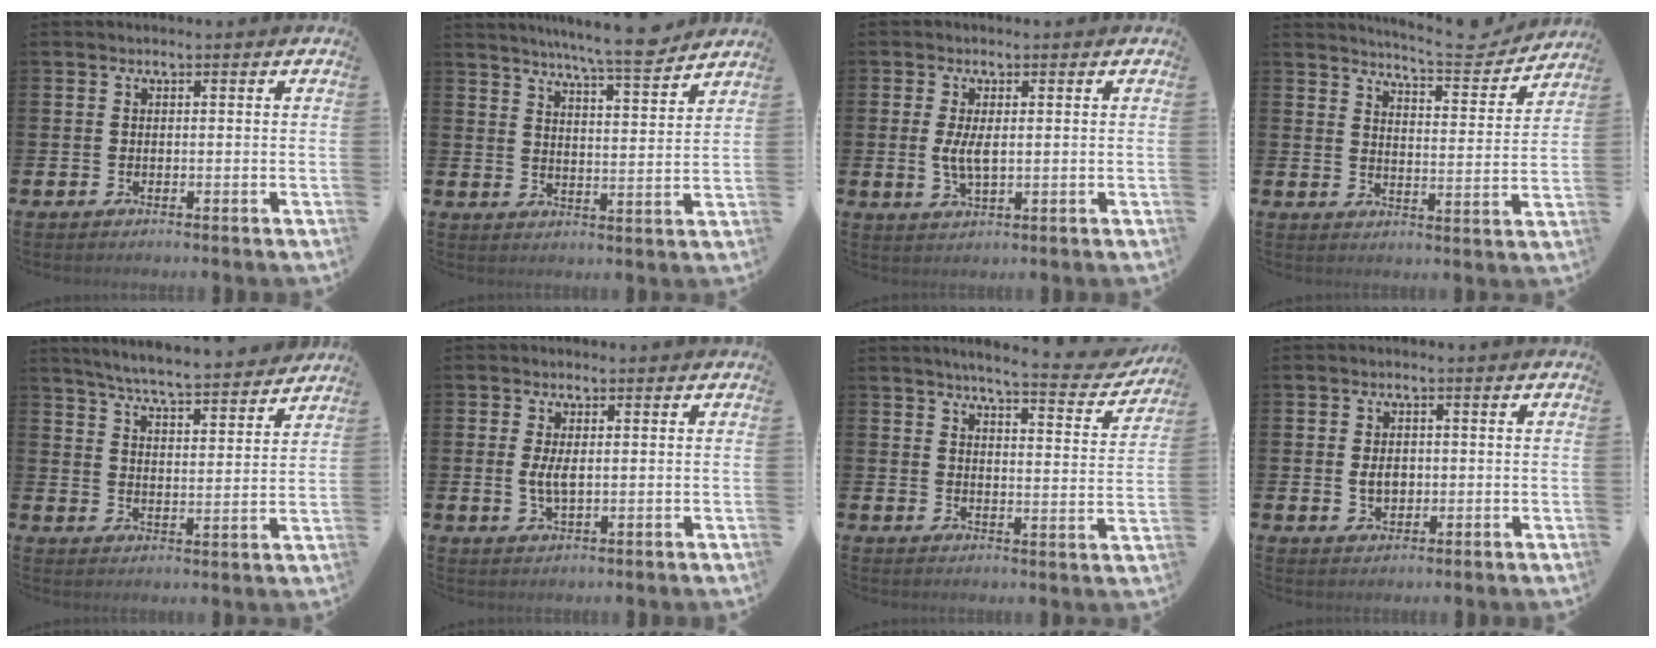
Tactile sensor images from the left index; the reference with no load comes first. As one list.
[{"total": 7.6, "force": [7.1, -0.3, 2.6], "torque": [-0.051, -0.047, 0.122]}, {"total": 3.5, "force": [0.5, 1.3, 3.2], "torque": [-0.059, 0.003, 0.006]}, {"total": 6.0, "force": [5.8, 0.3, 1.2], "torque": [-0.024, -0.049, 0.095]}, {"total": 6.5, "force": [6.3, 0.0, 1.5], "torque": [-0.044, -0.050, 0.107]}, {"total": 3.0, "force": [0.4, 1.1, 2.8], "torque": [-0.052, 0.003, 0.005]}, {"total": 5.5, "force": [5.2, 0.2, 1.9], "torque": [-0.033, -0.042, 0.080]}, {"total": 2.7, "force": [0.1, 1.9, 1.9], "torque": [-0.018, 0.001, -0.004]}]